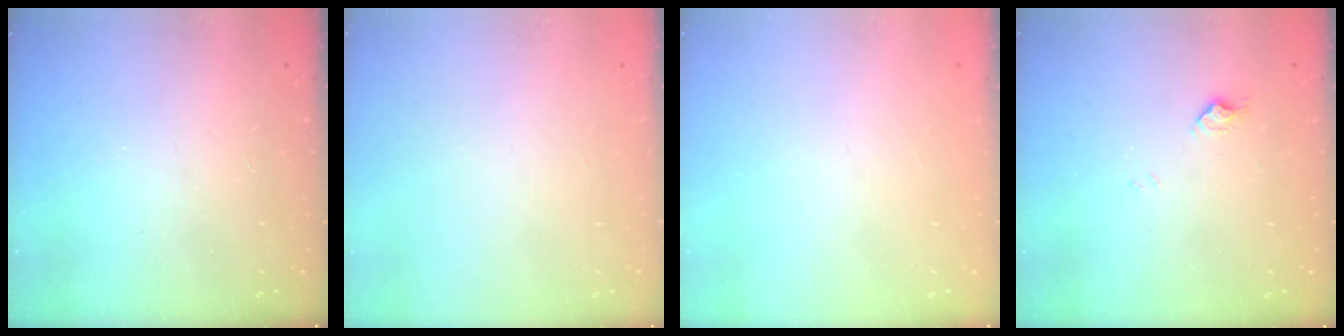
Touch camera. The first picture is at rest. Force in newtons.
{"total": 0.0}
{"total": 0.0}
{"total": 5.7, "press": 5.7, "slide": 0.7}